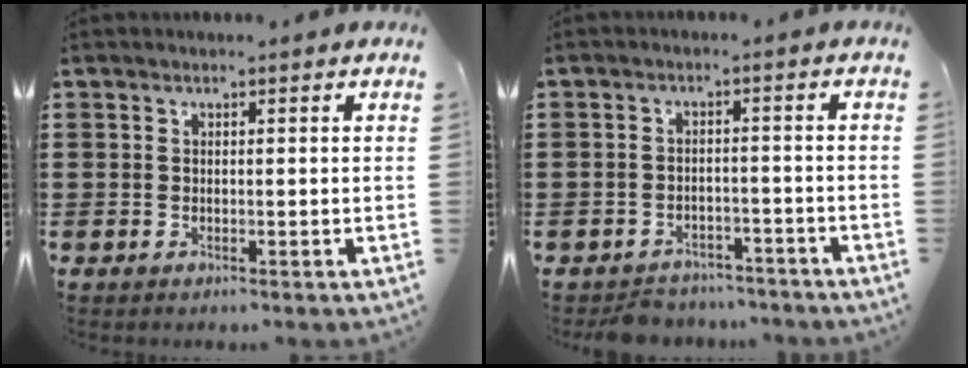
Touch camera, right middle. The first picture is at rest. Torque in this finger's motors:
{"motor_torque": [0.01, 0.05, 0.01, -0.04]}